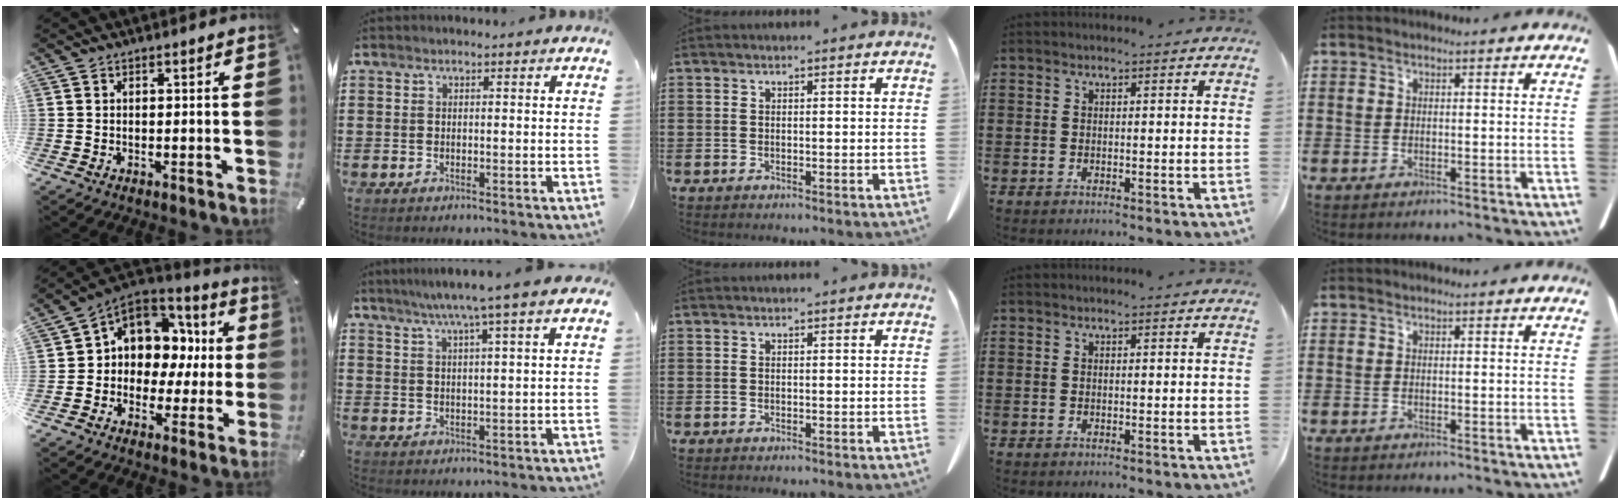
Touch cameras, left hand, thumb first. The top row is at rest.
{"thumb": {"total": 10.3, "force": [2.7, 9.0, 4.2], "torque": [-0.080, -0.020, 0.056]}, "index": {"total": 5.1, "force": [3.3, 0.0, 3.9], "torque": [-0.082, -0.006, 0.055]}}